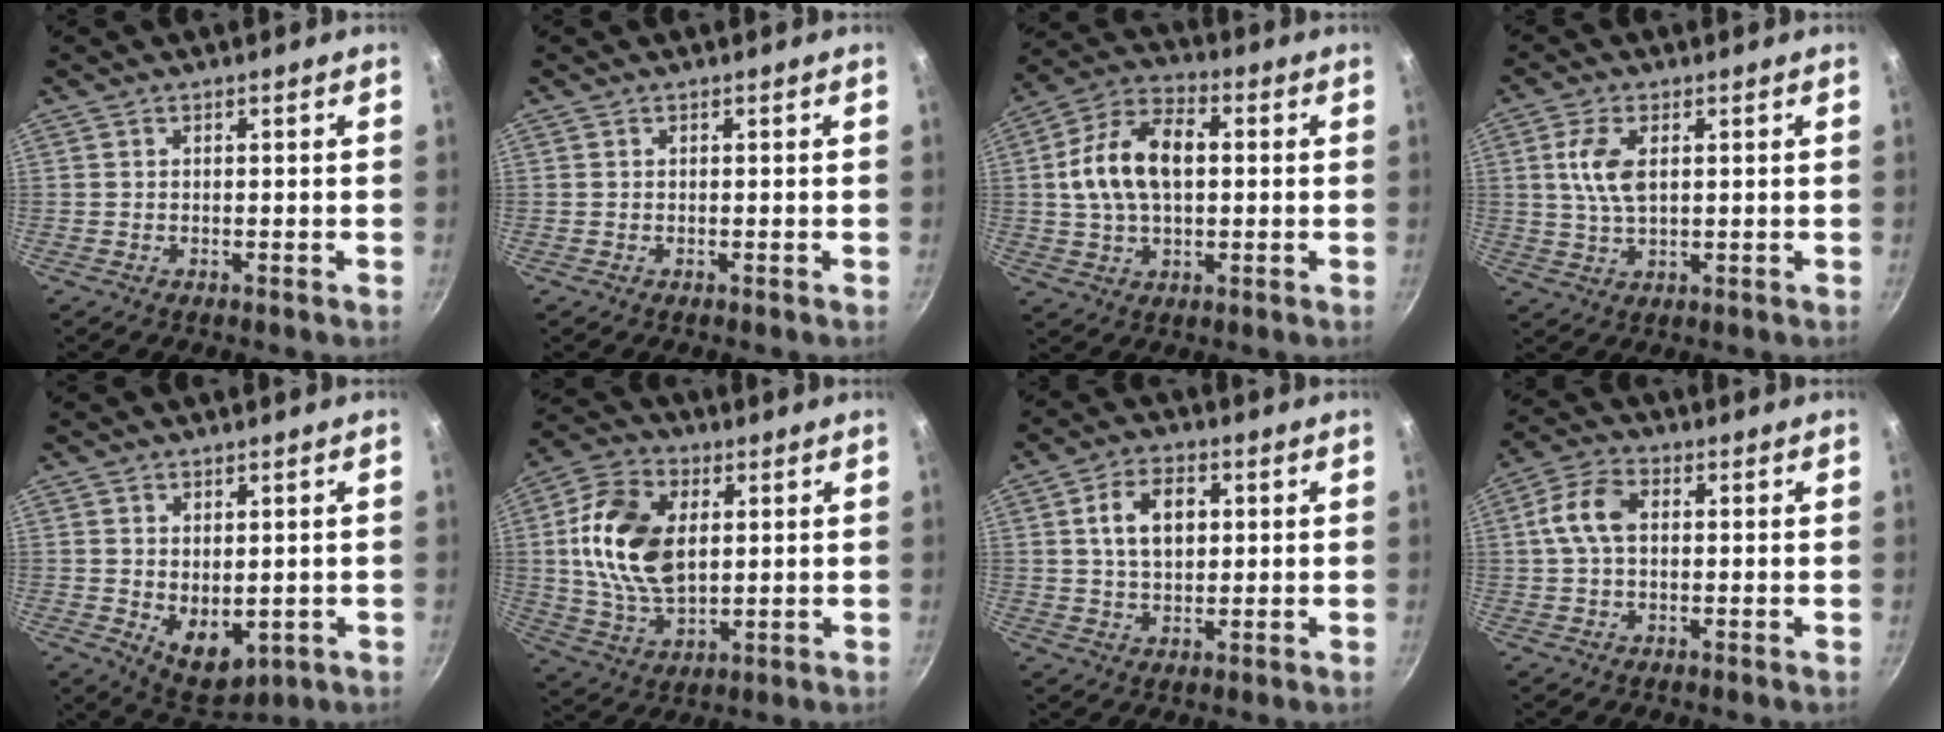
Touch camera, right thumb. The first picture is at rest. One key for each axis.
{"total": 0.0}
{"total": 14.4, "fx": 1.4, "fy": 8.8, "fz": 11.4, "tx": -0.189, "ty": 0.025, "tz": 0.012}
{"total": 5.1, "fx": 1.3, "fy": 2.4, "fz": 4.3, "tx": -0.087, "ty": -0.002, "tz": 0.026}
{"total": 7.4, "fx": 0.2, "fy": 4.8, "fz": 5.6, "tx": -0.064, "ty": -0.020, "tz": 0.022}
{"total": 16.7, "fx": 2.7, "fy": 10.5, "fz": 12.6, "tx": -0.220, "ty": -0.007, "tz": 0.049}
{"total": 8.7, "fx": 1.9, "fy": 5.6, "fz": 6.5, "tx": -0.094, "ty": 0.005, "tz": 0.030}
{"total": 7.6, "fx": 0.9, "fy": 4.6, "fz": 6.0, "tx": -0.123, "ty": 0.021, "tz": 0.009}